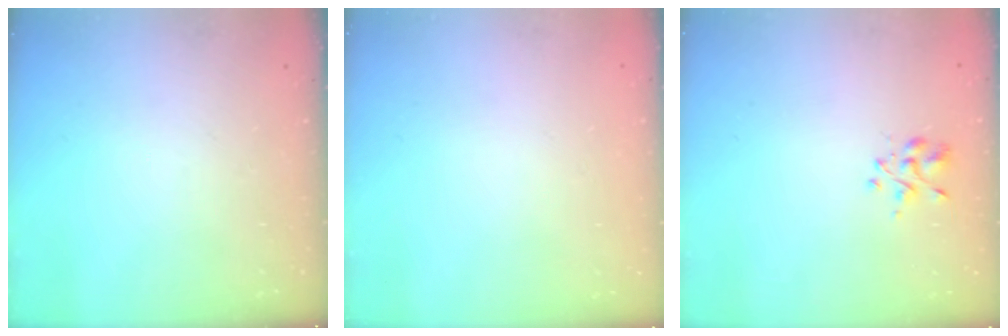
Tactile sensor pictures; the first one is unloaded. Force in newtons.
{"total": 1.8, "press": 1.8, "slide": 0.2}
{"total": 2.4, "press": 2.2, "slide": 1.0}